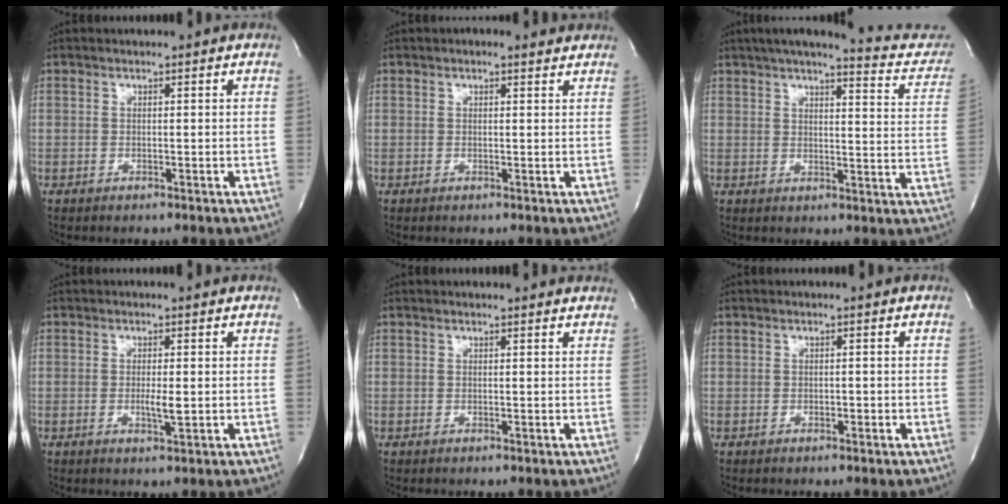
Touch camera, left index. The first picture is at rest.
{"total": 1.2, "force": [0.6, 0.7, 0.7], "torque": [-0.014, 0.004, 0.001]}
{"total": 15.0, "force": [12.7, 2.3, 7.6], "torque": [-0.089, -0.014, 0.139]}
{"total": 2.4, "force": [-0.8, 0.3, 2.2], "torque": [-0.042, -0.010, -0.013]}
{"total": 2.5, "force": [2.5, 0.3, 0.5], "torque": [-0.009, -0.002, 0.012]}
{"total": 0.9, "force": [-0.8, 0.3, 0.3], "torque": [-0.001, -0.003, -0.015]}